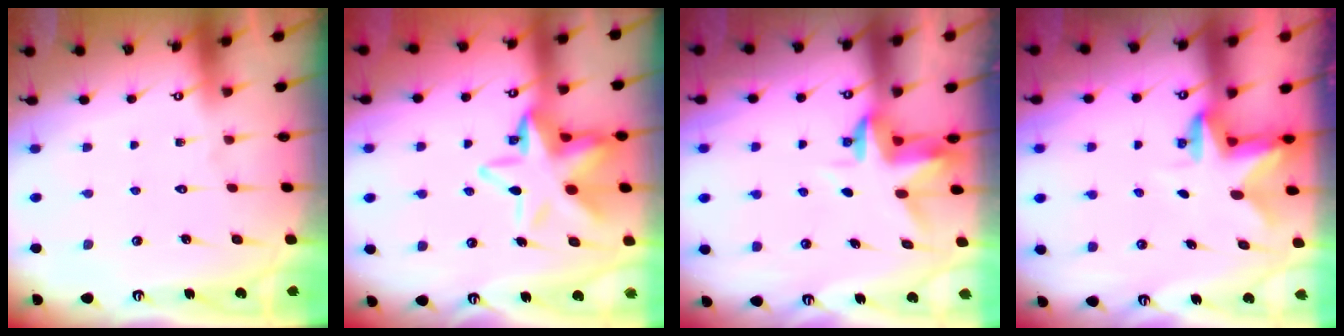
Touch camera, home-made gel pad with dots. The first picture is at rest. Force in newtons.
{"total": 14.4, "press": 14.0, "slide": 3.1}
{"total": 3.3, "press": 3.2, "slide": 0.5}
{"total": 2.3, "press": 2.3, "slide": 0.4}